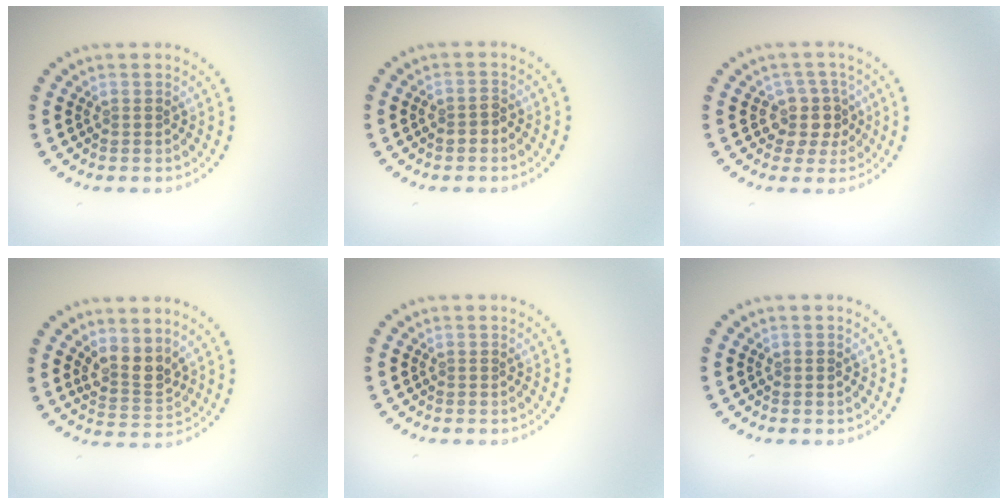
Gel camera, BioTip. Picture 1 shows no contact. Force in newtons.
{"total": 1.4, "press": 1.3, "slide": 0.5}
{"total": 2.9, "press": 2.2, "slide": 1.8}
{"total": 2.8, "press": 2.4, "slide": 1.4}
{"total": 0.0}
{"total": 0.6, "press": 0.6, "slide": 0.0}